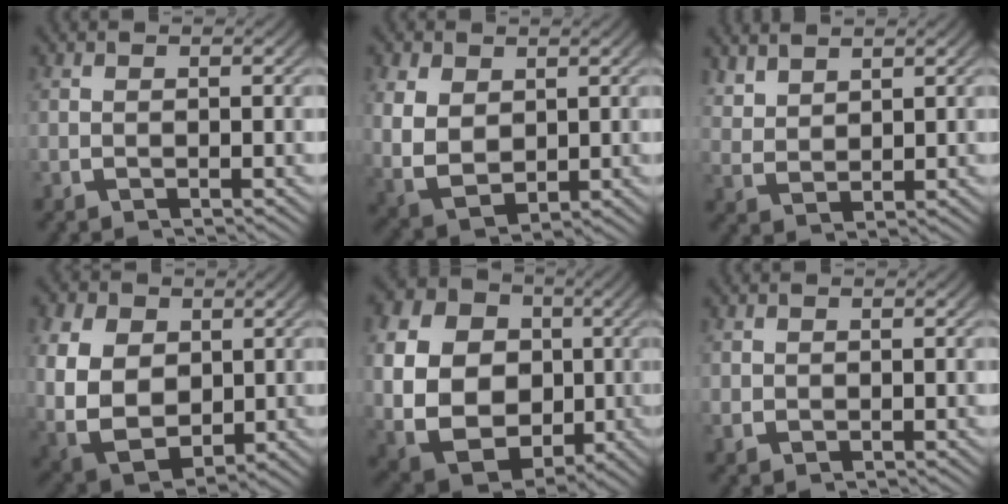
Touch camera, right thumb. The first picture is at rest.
{"total": 8.1, "force": [-0.1, 6.3, 5.2], "torque": [-0.138, -0.044, 0.026]}
{"total": 2.8, "force": [2.4, 1.1, 1.1], "torque": [-0.019, -0.001, 0.055]}
{"total": 12.8, "force": [-1.0, 10.0, 7.9], "torque": [-0.209, -0.069, 0.016]}
{"total": 19.1, "force": [-0.6, 15.3, 11.3], "torque": [-0.265, -0.067, 0.007]}
{"total": 1.0, "force": [0.1, 0.8, 0.4], "torque": [-0.011, -0.006, 0.007]}